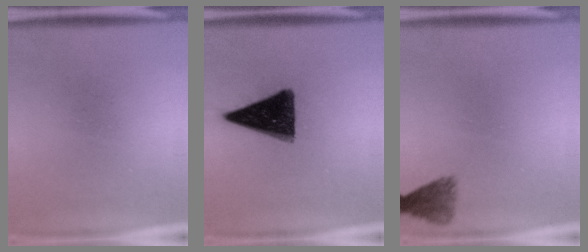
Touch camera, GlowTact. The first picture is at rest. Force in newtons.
{"total": 14.2}
{"total": 3.0}